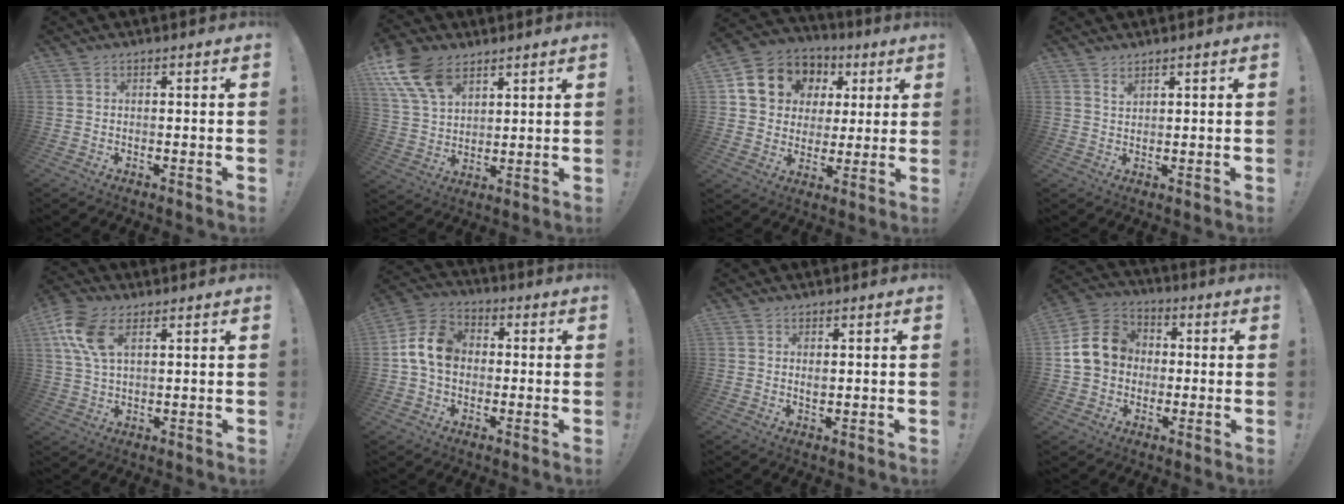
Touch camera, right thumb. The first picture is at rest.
{"total": 13.8, "force": [8.0, 8.2, 7.7], "torque": [-0.160, -0.034, 0.155]}
{"total": 13.7, "force": [5.0, 11.5, 5.4], "torque": [-0.077, -0.019, 0.110]}
{"total": 1.6, "force": [1.4, 0.4, 0.7], "torque": [-0.007, -0.009, 0.024]}
{"total": 11.0, "force": [4.6, 6.1, 7.9], "torque": [-0.168, -0.004, 0.090]}
{"total": 11.7, "force": [0.8, 8.9, 7.6], "torque": [-0.127, 0.014, 0.021]}
{"total": 1.2, "force": [0.3, 0.9, 0.8], "torque": [-0.008, -0.001, 0.003]}
{"total": 14.4, "force": [1.6, 12.2, 7.5], "torque": [-0.115, 0.014, 0.040]}